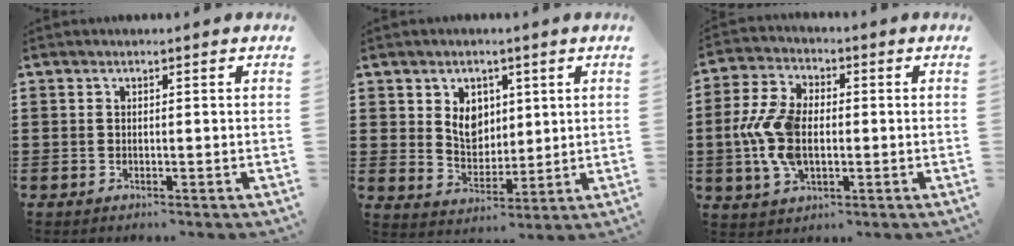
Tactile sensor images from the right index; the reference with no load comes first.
{"total": 5.7, "force": [2.0, 4.5, 2.8], "torque": [-0.057, 0.008, 0.032]}
{"total": 9.5, "force": [-1.0, 5.8, 7.4], "torque": [-0.182, 0.002, -0.024]}